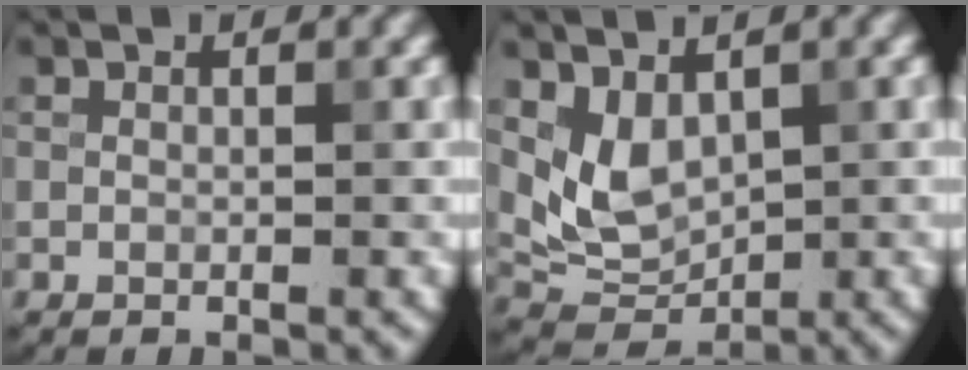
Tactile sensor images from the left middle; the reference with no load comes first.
{"total": 3.9, "force": [1.3, 2.6, 2.6], "torque": [-0.051, -0.010, 0.034]}